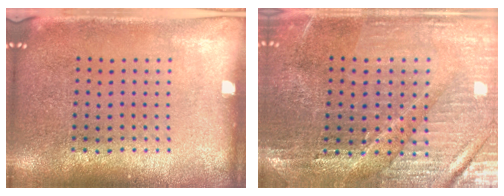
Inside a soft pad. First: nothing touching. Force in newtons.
{"total": 3.2, "press": 3.1, "slide": 0.5}